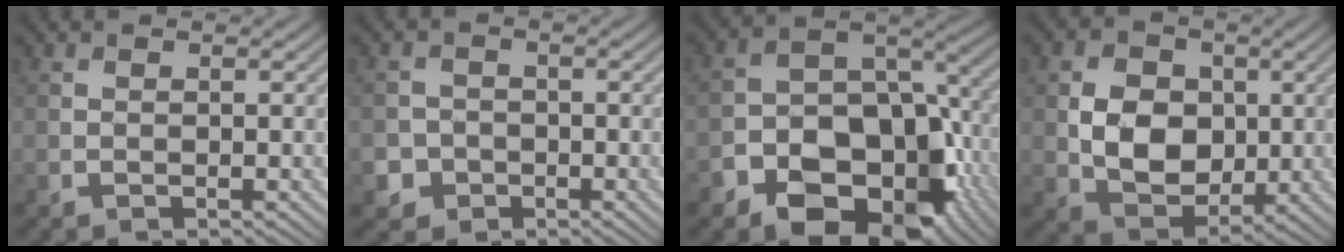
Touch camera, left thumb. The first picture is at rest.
{"total": 3.2, "force": [-1.4, 2.9, 0.5], "torque": [-0.004, 0.000, -0.036]}
{"total": 15.9, "force": [-7.5, 10.6, 9.1], "torque": [-0.135, -0.031, -0.130]}
{"total": 7.8, "force": [0.5, 6.1, 4.8], "torque": [-0.103, -0.002, 0.005]}